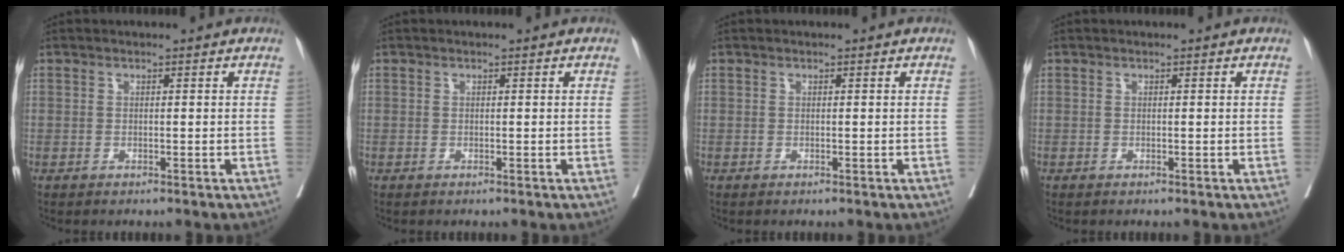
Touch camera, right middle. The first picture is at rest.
{"total": 0.0}
{"total": 0.0}
{"total": 0.0}